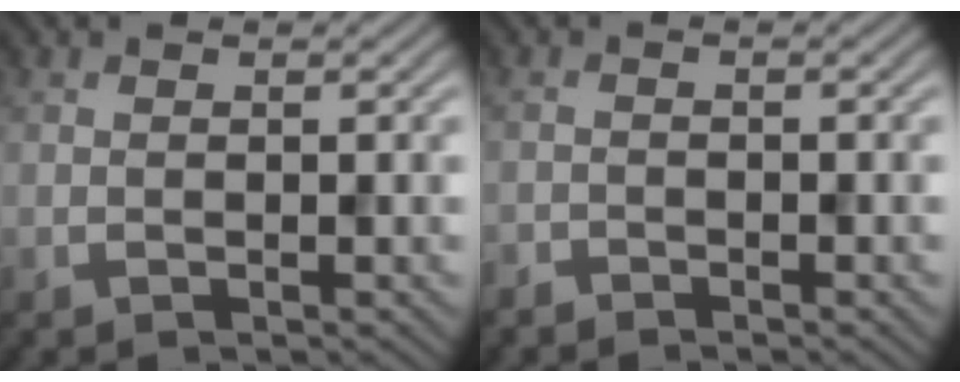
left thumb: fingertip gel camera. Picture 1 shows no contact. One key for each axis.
{"total": 1.4, "fx": -1.3, "fy": 0.4, "fz": 0.1, "tx": -0.002, "ty": -0.004, "tz": -0.030}